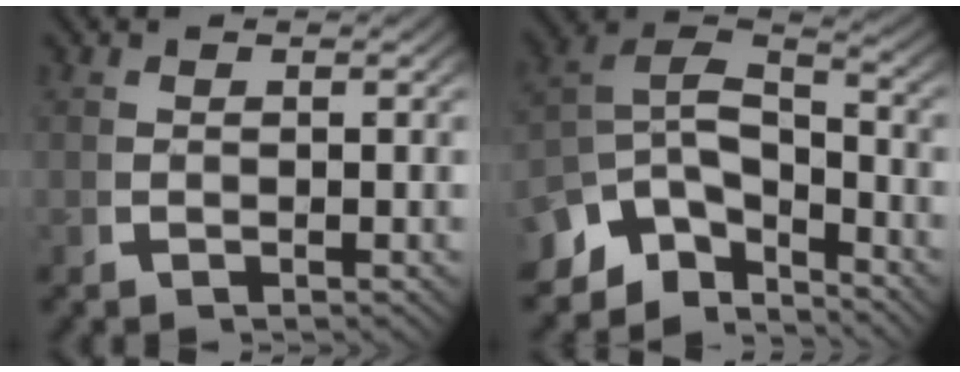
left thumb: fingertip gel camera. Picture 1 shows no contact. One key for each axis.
{"total": 10.6, "fx": -2.3, "fy": 8.0, "fz": 6.7, "tx": -0.150, "ty": -0.040, "tz": -0.037}